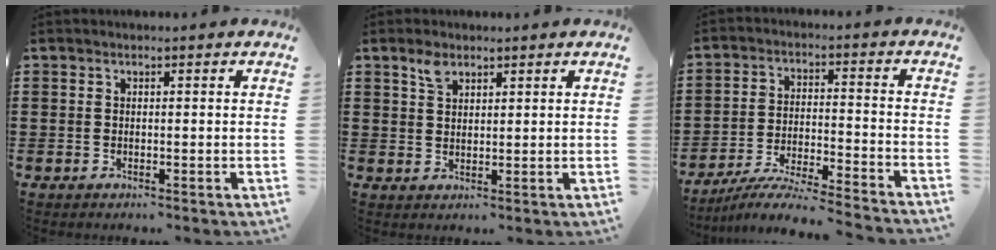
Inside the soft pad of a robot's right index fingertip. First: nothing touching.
{"total": 2.8, "force": [1.9, 1.4, 1.5], "torque": [-0.027, -0.001, 0.033]}
{"total": 5.9, "force": [-5.6, -0.6, 1.8], "torque": [-0.040, -0.014, -0.114]}